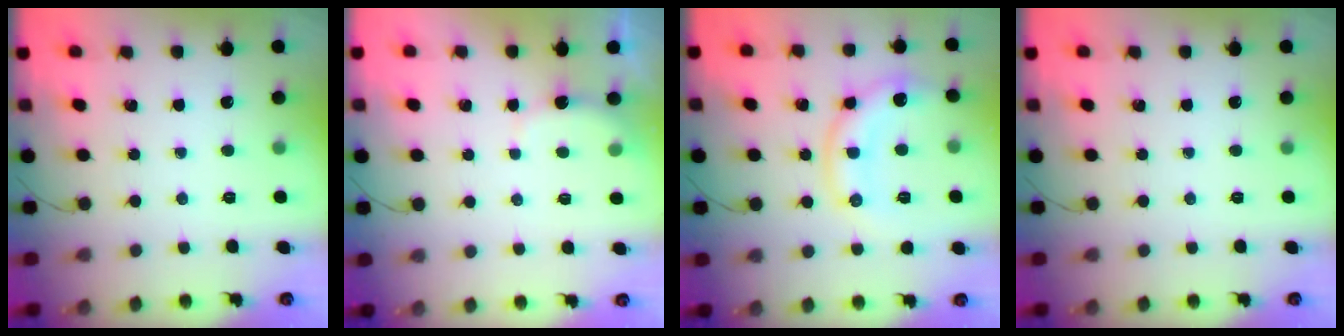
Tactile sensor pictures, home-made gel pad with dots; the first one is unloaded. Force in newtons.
{"total": 3.0, "press": 2.9, "slide": 0.7}
{"total": 12.3, "press": 12.3, "slide": 1.0}
{"total": 0.0}